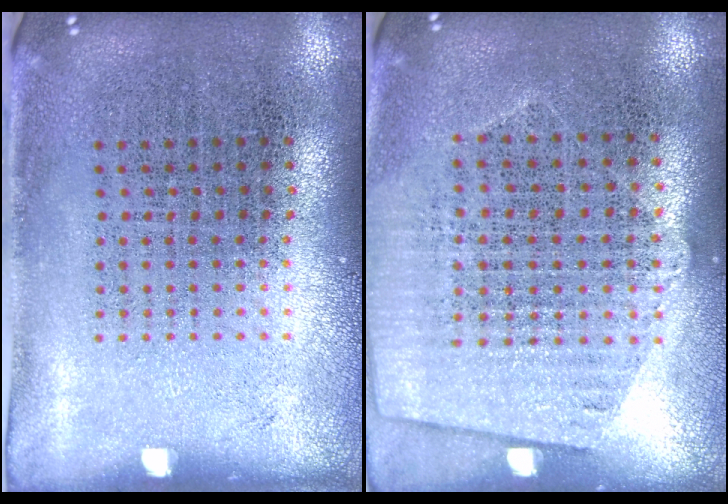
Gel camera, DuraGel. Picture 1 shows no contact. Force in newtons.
{"total": 1.3, "press": 1.2, "slide": 0.5}